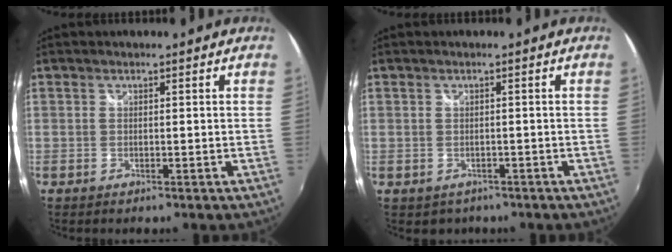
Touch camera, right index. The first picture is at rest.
{"total": 2.1, "force": [-0.9, 1.9, 0.4], "torque": [-0.011, -0.002, -0.007]}